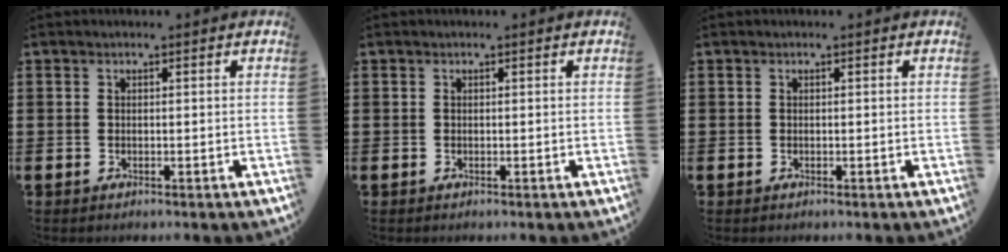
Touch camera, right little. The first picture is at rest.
{"total": 0.0}
{"total": 0.0}